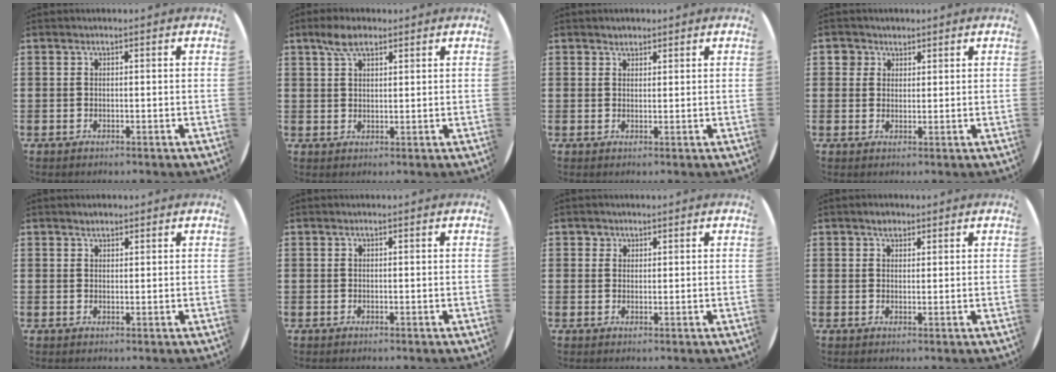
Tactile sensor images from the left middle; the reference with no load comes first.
{"total": 4.3, "force": [3.0, 1.9, 2.5], "torque": [-0.047, 0.005, 0.052]}
{"total": 1.4, "force": [1.3, 0.5, 0.0], "torque": [0.007, -0.002, 0.023]}
{"total": 2.3, "force": [1.6, 1.7, 0.0], "torque": [0.010, 0.001, 0.028]}
{"total": 1.2, "force": [1.1, 0.4, 0.2], "torque": [-0.004, 0.003, 0.021]}
{"total": 0.0}
{"total": 1.4, "force": [1.0, 0.9, 0.0], "torque": [0.014, -0.004, 0.017]}
{"total": 1.6, "force": [1.3, 0.9, 0.5], "torque": [0.005, -0.002, 0.021]}